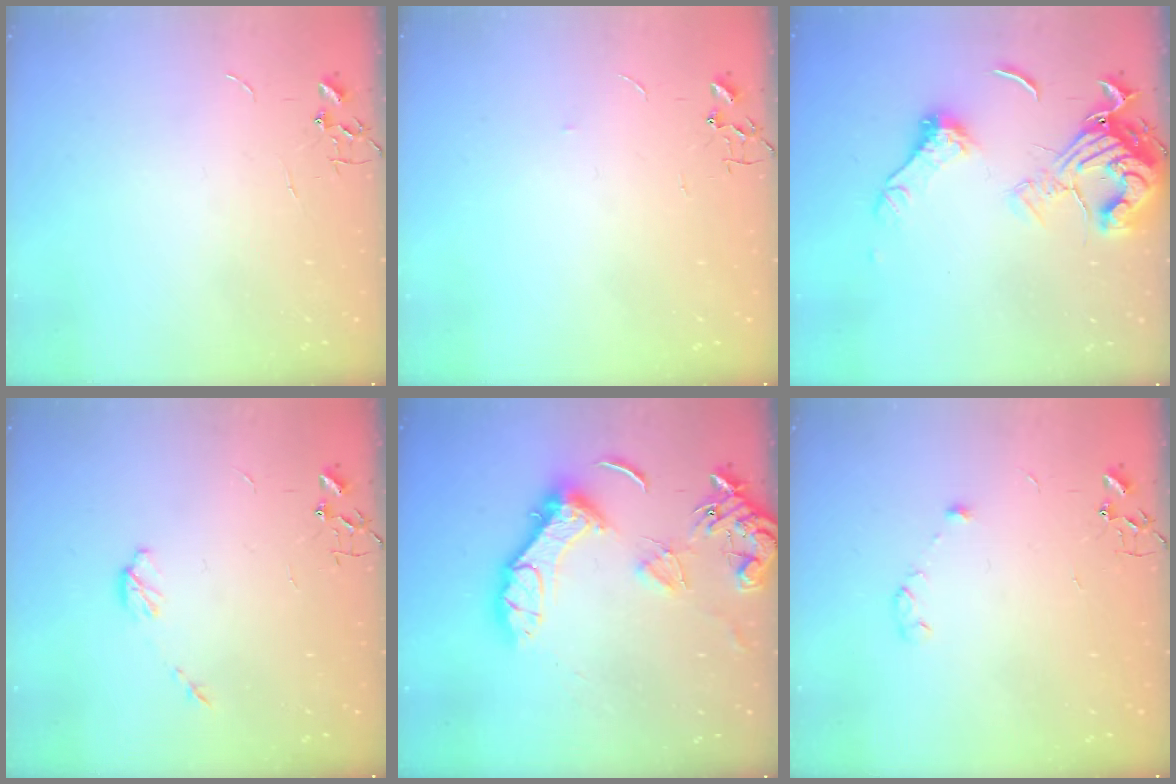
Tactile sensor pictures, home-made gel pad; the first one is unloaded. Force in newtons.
{"total": 2.6, "press": 2.5, "slide": 0.4}
{"total": 16.4, "press": 16.3, "slide": 1.9}
{"total": 4.2, "press": 4.1, "slide": 0.6}
{"total": 15.8, "press": 15.7, "slide": 1.7}
{"total": 3.4, "press": 3.4, "slide": 0.6}